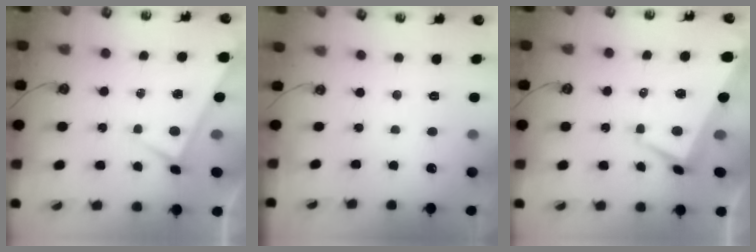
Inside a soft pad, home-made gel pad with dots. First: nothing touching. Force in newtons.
{"total": 0.0}
{"total": 4.7, "press": 4.6, "slide": 0.9}